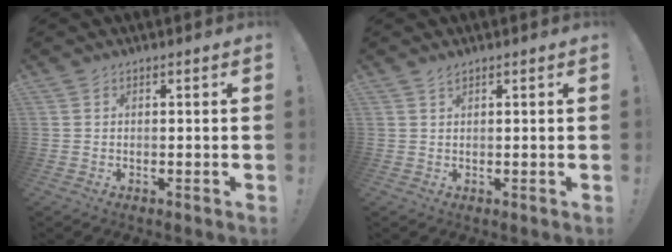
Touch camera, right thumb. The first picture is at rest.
{"total": 1.0, "force": [0.9, 0.2, 0.5], "torque": [-0.004, -0.002, 0.015]}